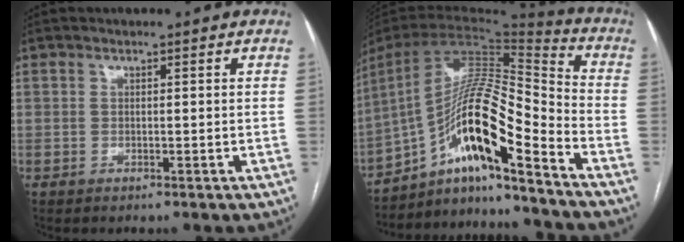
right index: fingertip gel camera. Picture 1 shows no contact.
{"total": 17.7, "force": [-10.4, 1.5, 14.2], "torque": [-0.267, 0.018, -0.182]}